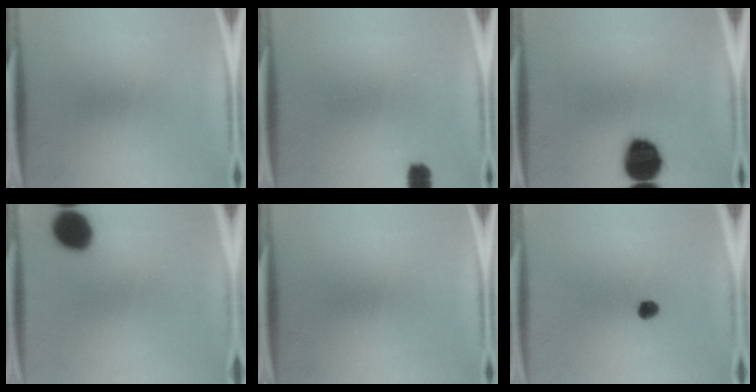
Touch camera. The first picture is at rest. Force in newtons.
{"total": 2.2}
{"total": 14.2}
{"total": 11.3}
{"total": 0.0}
{"total": 2.5}